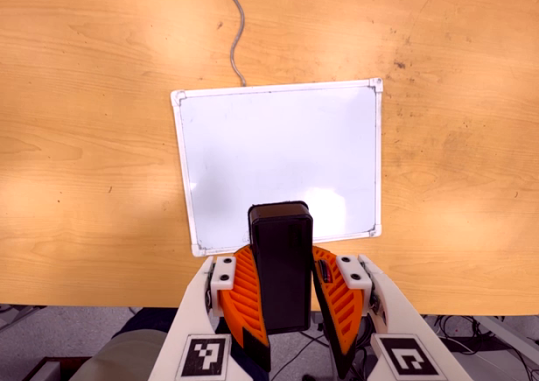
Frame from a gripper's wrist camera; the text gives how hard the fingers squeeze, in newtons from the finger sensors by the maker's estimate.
{"total": 9.0, "left": 9.0, "right": 8.9}